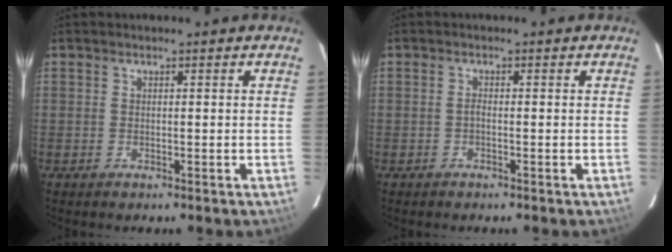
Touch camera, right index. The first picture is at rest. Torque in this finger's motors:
{"motor_torque": [0.18, 0.06, 0.11, 0.02]}